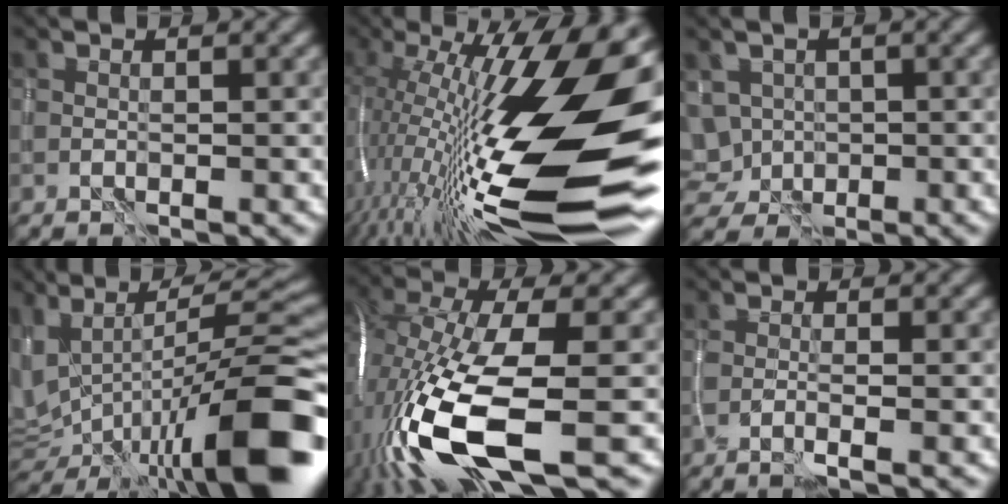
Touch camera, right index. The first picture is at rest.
{"total": 19.6, "force": [-0.6, 5.8, 18.7], "torque": [-0.318, -0.001, -0.024]}
{"total": 5.3, "force": [-0.7, 4.8, 2.0], "torque": [-0.036, -0.004, -0.020]}
{"total": 13.4, "force": [-3.3, 4.8, 12.0], "torque": [-0.195, -0.005, -0.049]}
{"total": 15.5, "force": [-4.7, 5.2, 13.8], "torque": [-0.310, -0.038, -0.079]}
{"total": 1.5, "force": [-0.6, 0.3, 1.4], "torque": [-0.019, -0.003, -0.020]}